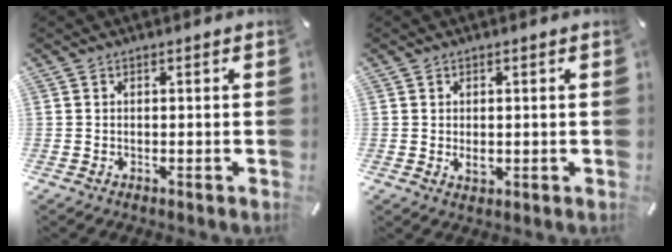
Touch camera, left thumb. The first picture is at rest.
{"total": 2.0, "force": [0.0, 1.3, 1.5], "torque": [-0.024, -0.002, -0.001]}